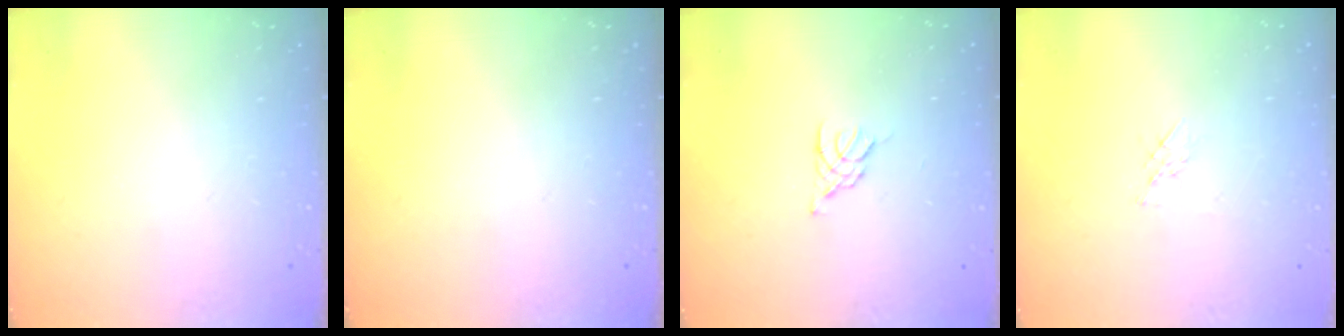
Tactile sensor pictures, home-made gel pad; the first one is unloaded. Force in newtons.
{"total": 0.0}
{"total": 3.2, "press": 3.1, "slide": 0.7}
{"total": 3.5, "press": 3.3, "slide": 1.1}